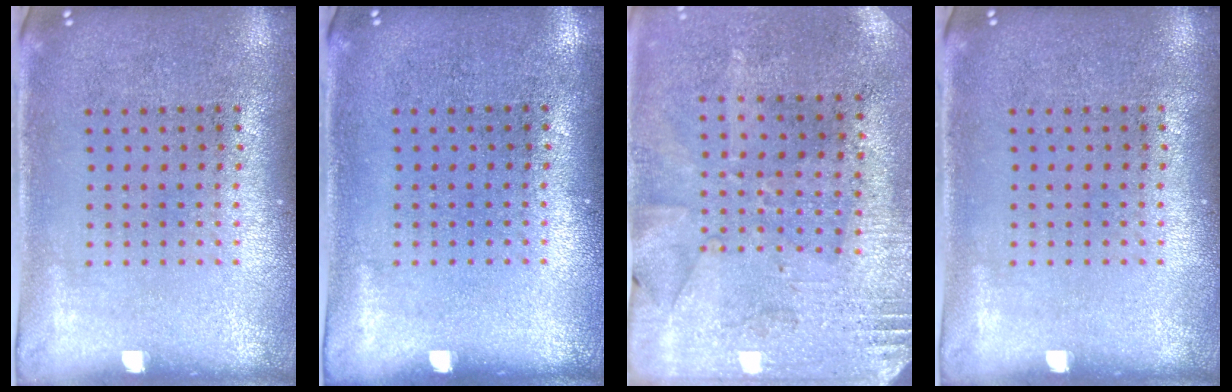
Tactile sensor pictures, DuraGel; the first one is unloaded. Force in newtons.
{"total": 0.0}
{"total": 2.8, "press": 2.2, "slide": 1.7}
{"total": 0.0}